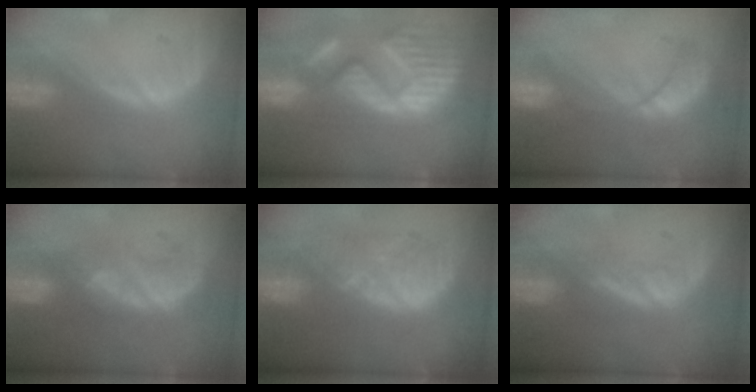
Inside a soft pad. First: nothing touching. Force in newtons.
{"total": 15.4, "press": 12.7, "slide": 8.7}
{"total": 8.4, "press": 7.6, "slide": 3.6}
{"total": 8.3, "press": 7.6, "slide": 3.6}
{"total": 9.1, "press": 9.1, "slide": 0.3}
{"total": 3.3, "press": 3.3, "slide": 0.5}